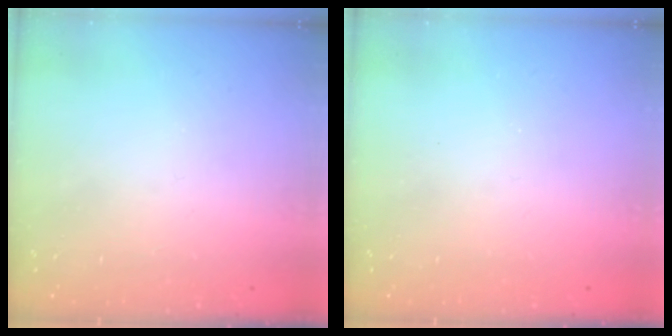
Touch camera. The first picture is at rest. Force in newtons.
{"total": 0.0}